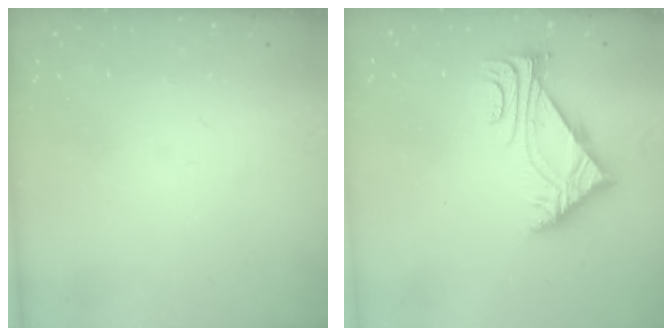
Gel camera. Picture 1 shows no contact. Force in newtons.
{"total": 5.6, "press": 5.5, "slide": 1.0}